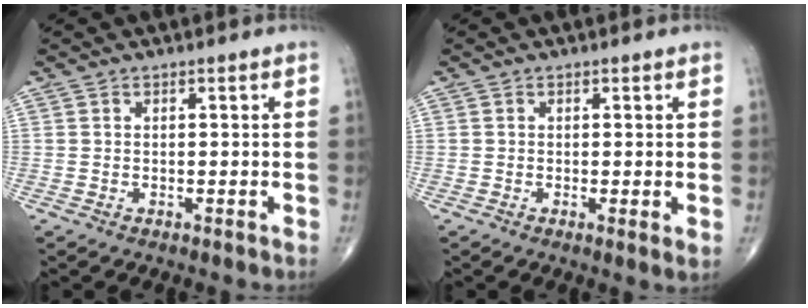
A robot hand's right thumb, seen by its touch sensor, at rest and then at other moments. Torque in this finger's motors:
{"motor_torque": [-0.36, -0.20, -0.29, -0.06, -0.19]}